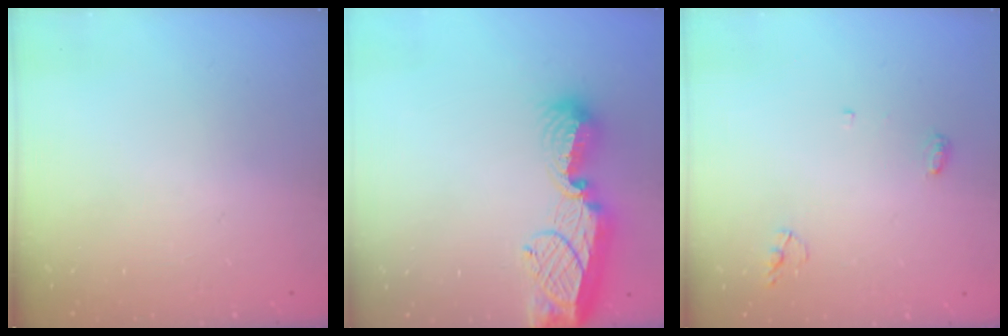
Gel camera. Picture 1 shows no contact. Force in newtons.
{"total": 14.7, "press": 14.7, "slide": 1.1}
{"total": 4.0, "press": 3.9, "slide": 0.3}